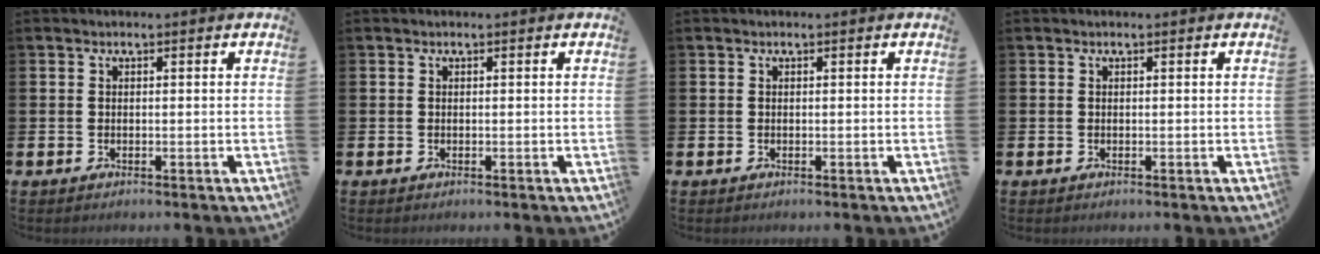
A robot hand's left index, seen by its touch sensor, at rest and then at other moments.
{"total": 0.0}
{"total": 0.0}
{"total": 0.0}